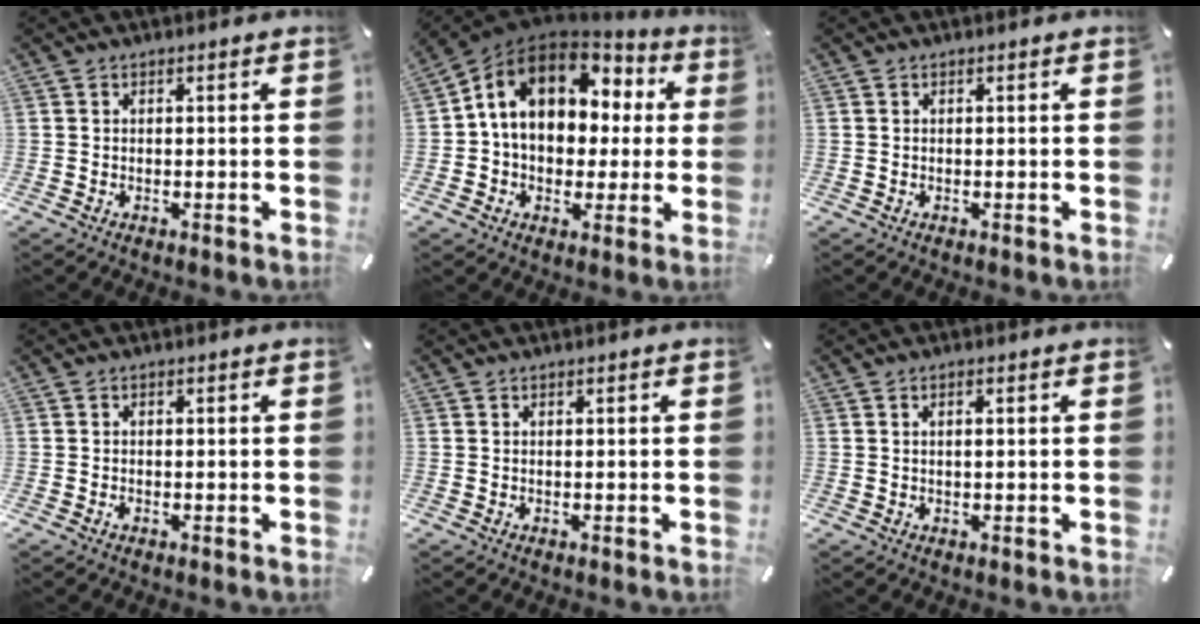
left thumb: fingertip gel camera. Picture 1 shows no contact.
{"total": 13.6, "force": [4.3, 10.3, 7.8], "torque": [-0.143, -0.013, 0.084]}
{"total": 0.0}
{"total": 0.7, "force": [-0.3, 0.4, 0.4], "torque": [-0.007, -0.001, -0.007]}
{"total": 0.0}
{"total": 1.1, "force": [0.2, 0.3, 1.0], "torque": [-0.020, 0.001, 0.003]}